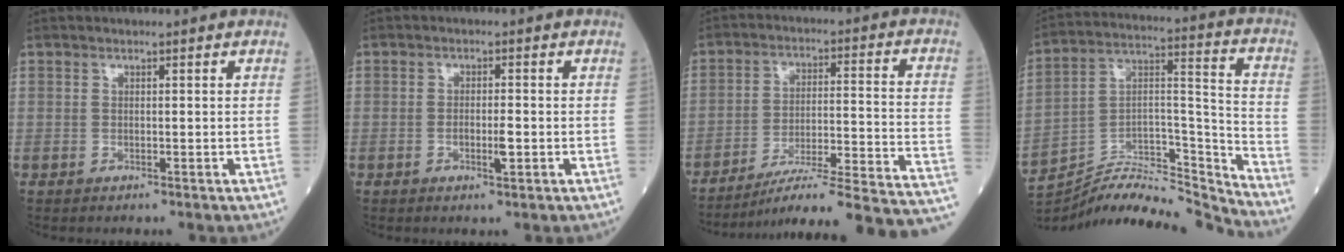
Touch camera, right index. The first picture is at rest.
{"total": 2.3, "force": [-0.6, 0.4, 2.2], "torque": [-0.038, -0.001, -0.011]}
{"total": 24.1, "force": [-21.4, -0.8, 11.1], "torque": [-0.084, -0.008, -0.296]}
{"total": 19.7, "force": [-19.3, 0.3, 3.8], "torque": [-0.073, 0.053, -0.322]}